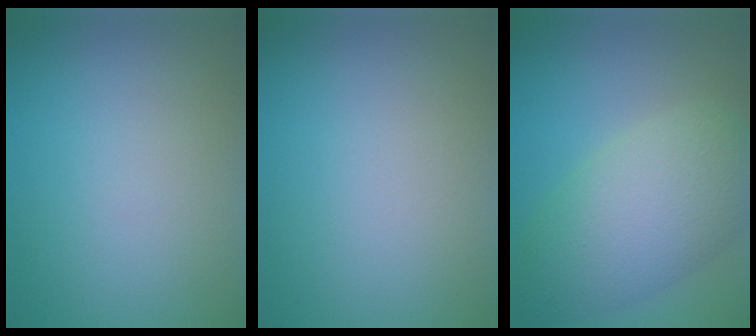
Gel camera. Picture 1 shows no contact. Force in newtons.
{"total": 0.0}
{"total": 7.8, "press": 7.8, "slide": 0.3}